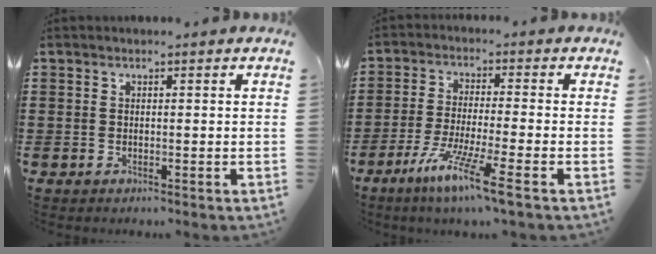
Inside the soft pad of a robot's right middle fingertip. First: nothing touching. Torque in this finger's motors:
{"motor_torque": [2.14, 0.00, 0.75, 0.21]}